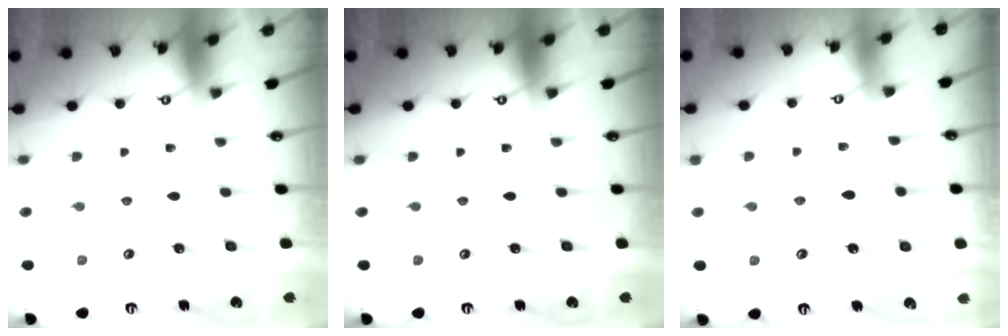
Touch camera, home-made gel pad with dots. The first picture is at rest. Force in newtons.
{"total": 0.0}
{"total": 4.3, "press": 4.2, "slide": 0.3}